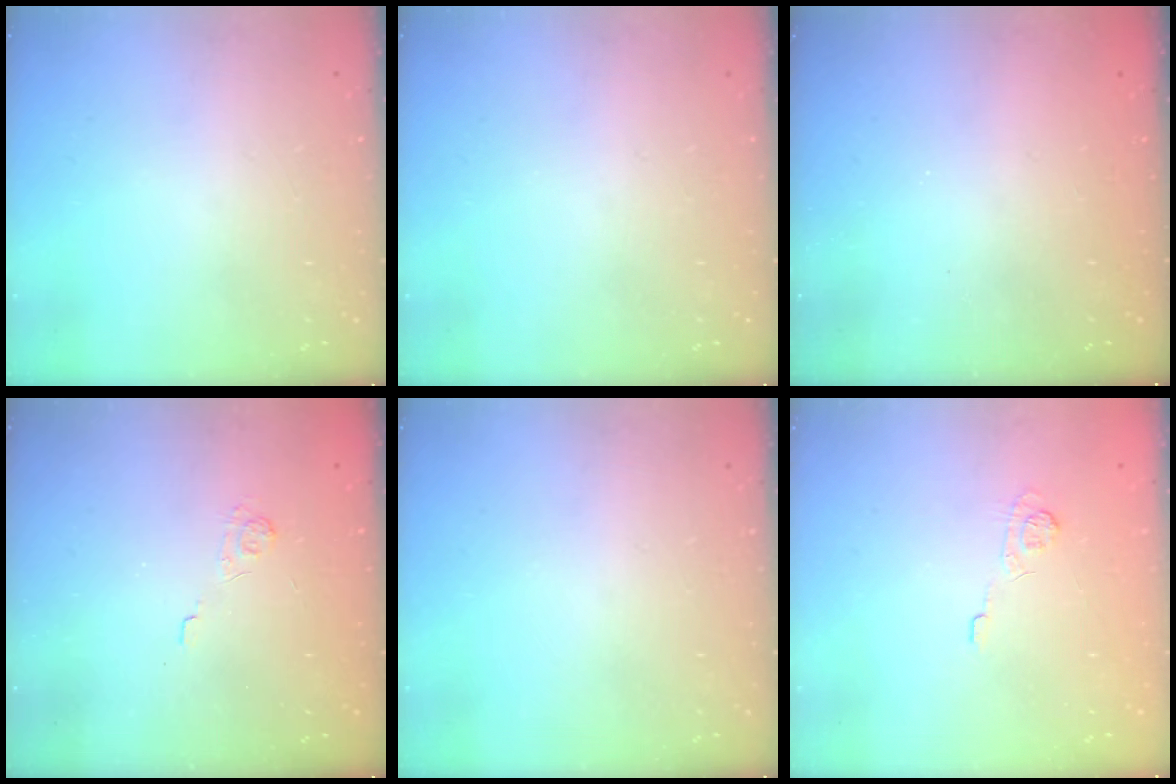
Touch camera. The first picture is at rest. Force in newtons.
{"total": 0.0}
{"total": 1.8, "press": 1.6, "slide": 0.7}
{"total": 2.0, "press": 1.4, "slide": 1.4}
{"total": 0.0}
{"total": 6.2, "press": 6.0, "slide": 1.5}